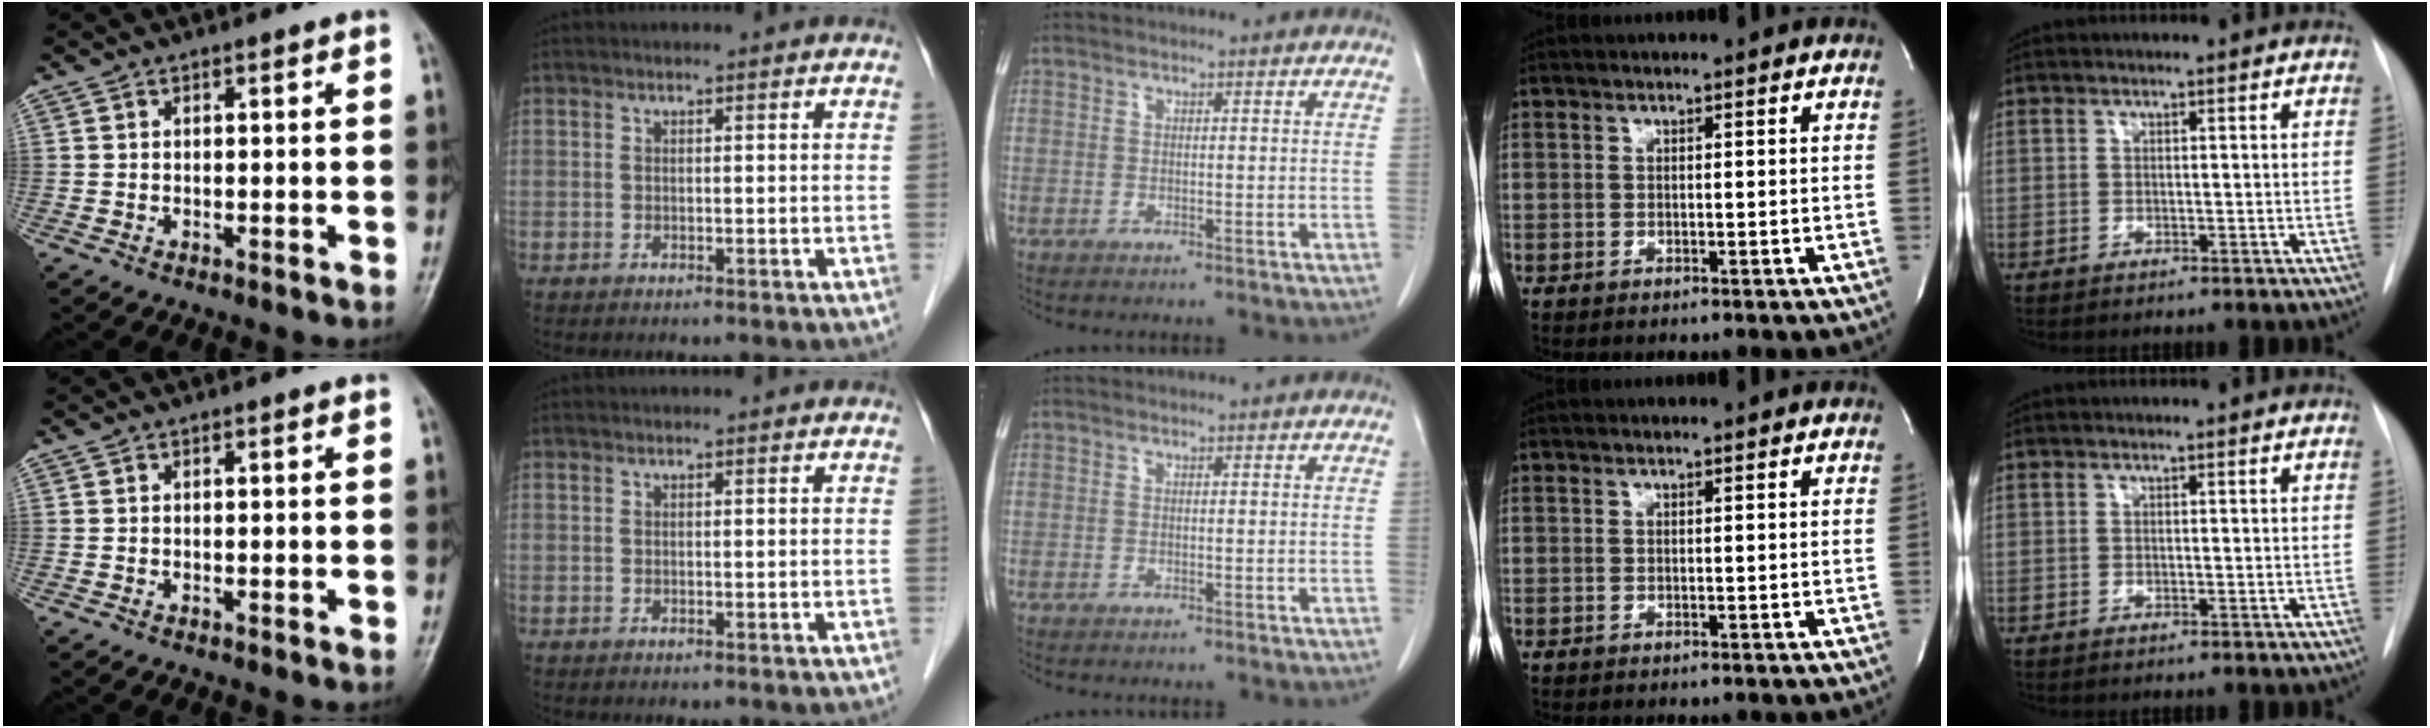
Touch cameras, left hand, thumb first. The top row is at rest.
{}